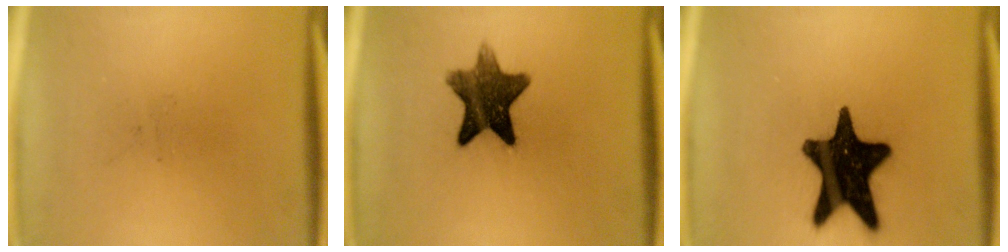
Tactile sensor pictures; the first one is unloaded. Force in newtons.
{"total": 10.9}
{"total": 19.1}